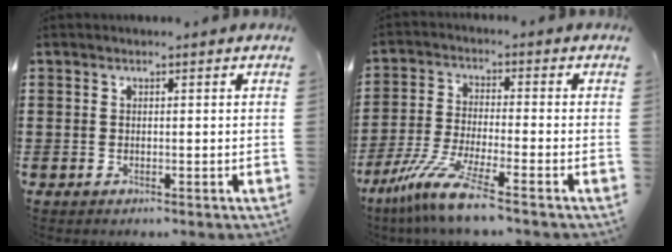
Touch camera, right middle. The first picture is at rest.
{"total": 8.5, "force": [-6.1, 0.3, 5.8], "torque": [-0.140, -0.019, -0.126]}